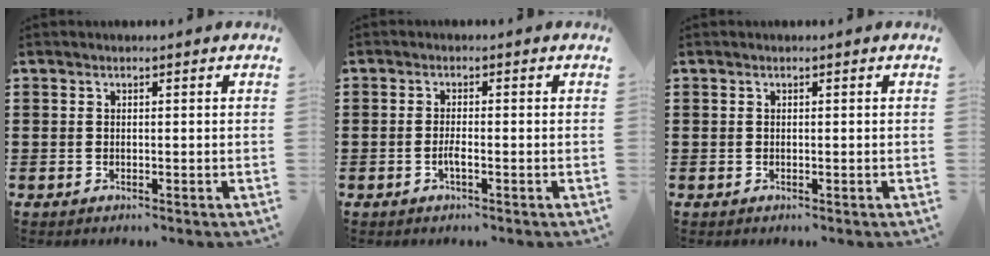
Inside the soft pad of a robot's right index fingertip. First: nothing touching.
{"total": 1.8, "force": [-0.9, 0.3, 1.6], "torque": [-0.036, -0.003, -0.017]}
{"total": 0.0}